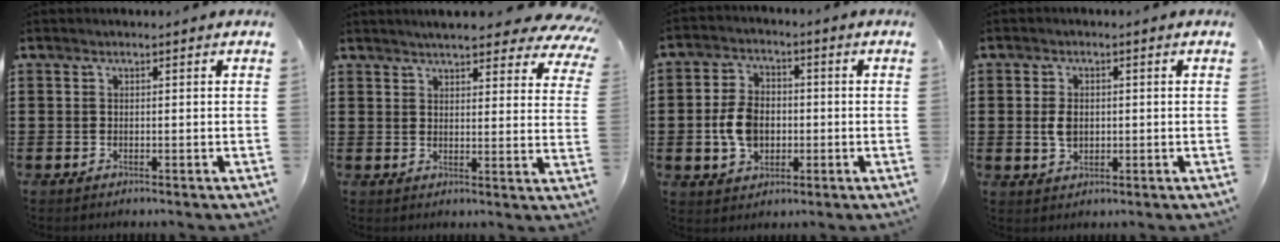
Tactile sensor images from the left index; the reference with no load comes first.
{"total": 5.8, "force": [5.1, 0.6, 2.7], "torque": [-0.052, -0.020, 0.089]}
{"total": 6.7, "force": [-1.0, 4.8, 4.6], "torque": [-0.115, 0.005, -0.023]}
{"total": 3.1, "force": [0.1, 2.1, 2.3], "torque": [-0.054, 0.003, 0.000]}